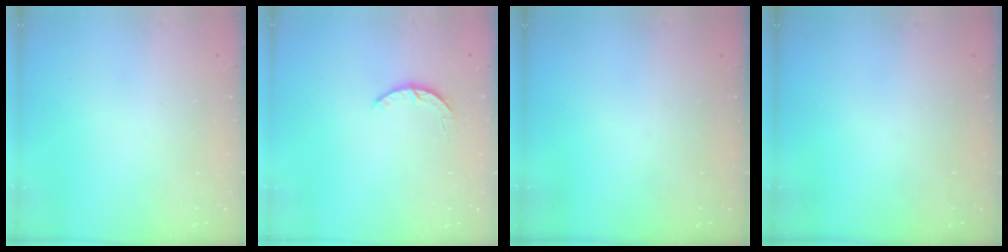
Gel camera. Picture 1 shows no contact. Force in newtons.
{"total": 3.3, "press": 3.3, "slide": 0.5}
{"total": 0.0}
{"total": 0.0}